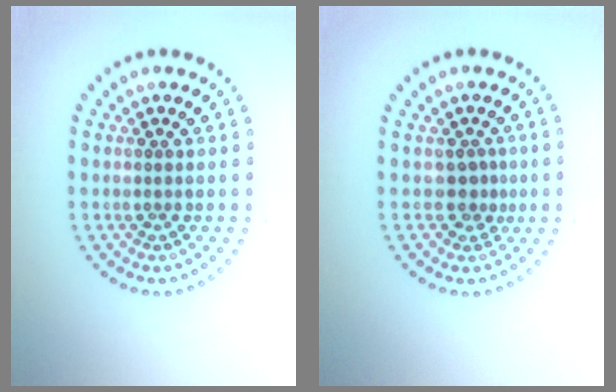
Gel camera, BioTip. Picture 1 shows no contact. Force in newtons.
{"total": 1.8, "press": 1.2, "slide": 1.2}